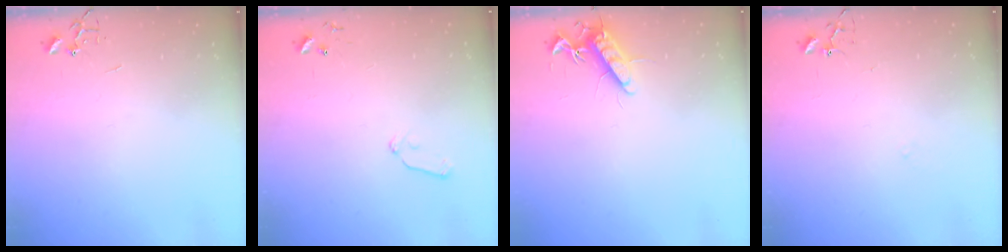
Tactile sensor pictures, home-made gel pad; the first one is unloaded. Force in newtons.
{"total": 6.5, "press": 6.4, "slide": 1.0}
{"total": 11.3, "press": 11.3, "slide": 0.7}
{"total": 5.7, "press": 5.6, "slide": 0.7}